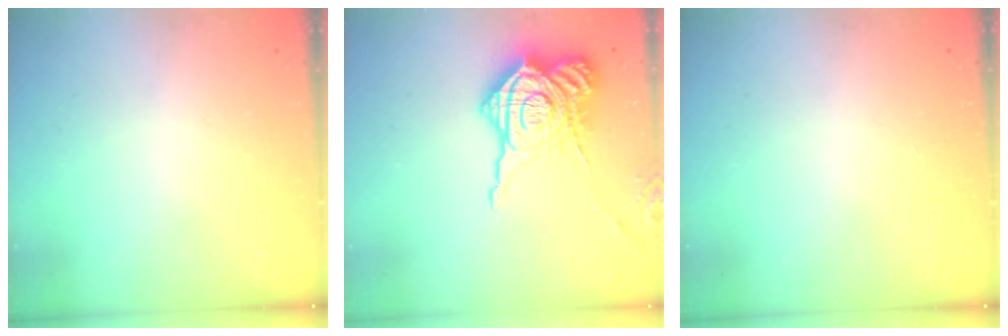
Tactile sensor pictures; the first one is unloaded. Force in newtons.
{"total": 20.9, "press": 20.9, "slide": 1.5}
{"total": 0.0}